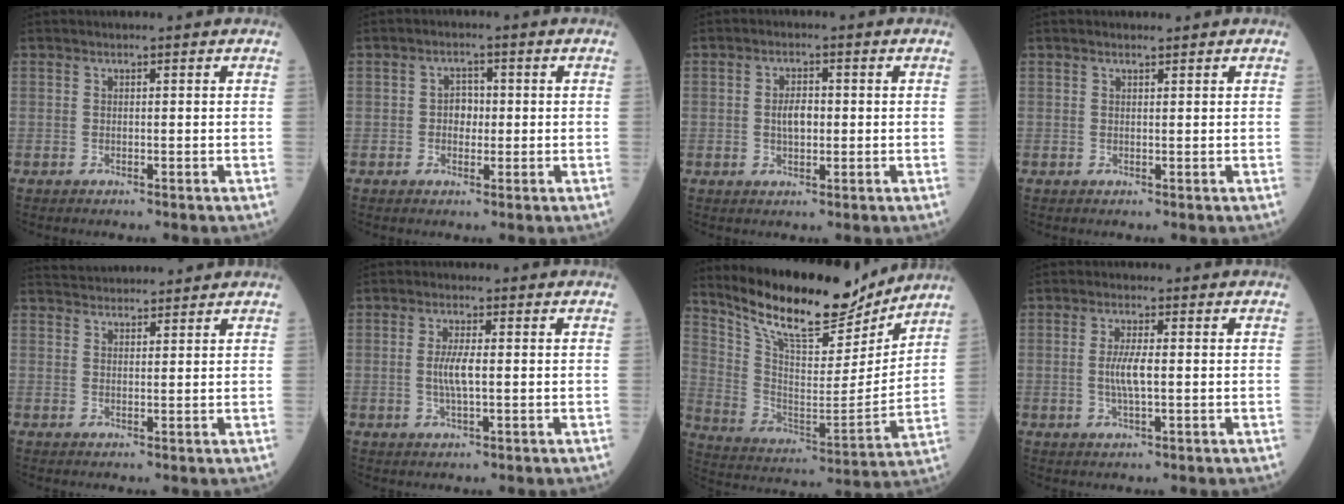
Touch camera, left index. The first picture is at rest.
{"total": 2.8, "force": [0.0, 2.0, 2.0], "torque": [-0.030, 0.008, -0.001]}
{"total": 3.3, "force": [0.0, 1.6, 2.9], "torque": [-0.056, 0.005, -0.002]}
{"total": 0.7, "force": [0.7, 0.1, 0.3], "torque": [-0.013, 0.004, 0.012]}
{"total": 6.1, "force": [6.0, 0.8, 1.1], "torque": [-0.019, 0.035, 0.091]}
{"total": 3.8, "force": [-0.1, 0.6, 3.8], "torque": [-0.080, -0.004, -0.002]}
{"total": 18.2, "force": [15.9, 4.3, 7.7], "torque": [-0.147, -0.022, 0.272]}
{"total": 4.1, "force": [-0.1, 0.7, 4.0], "torque": [-0.086, -0.005, -0.003]}